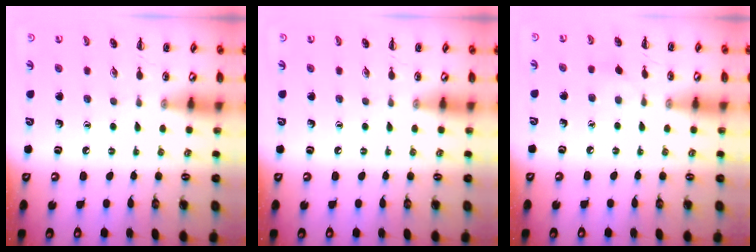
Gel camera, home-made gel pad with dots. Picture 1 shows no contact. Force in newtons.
{"total": 0.0}
{"total": 4.5, "press": 4.1, "slide": 1.6}